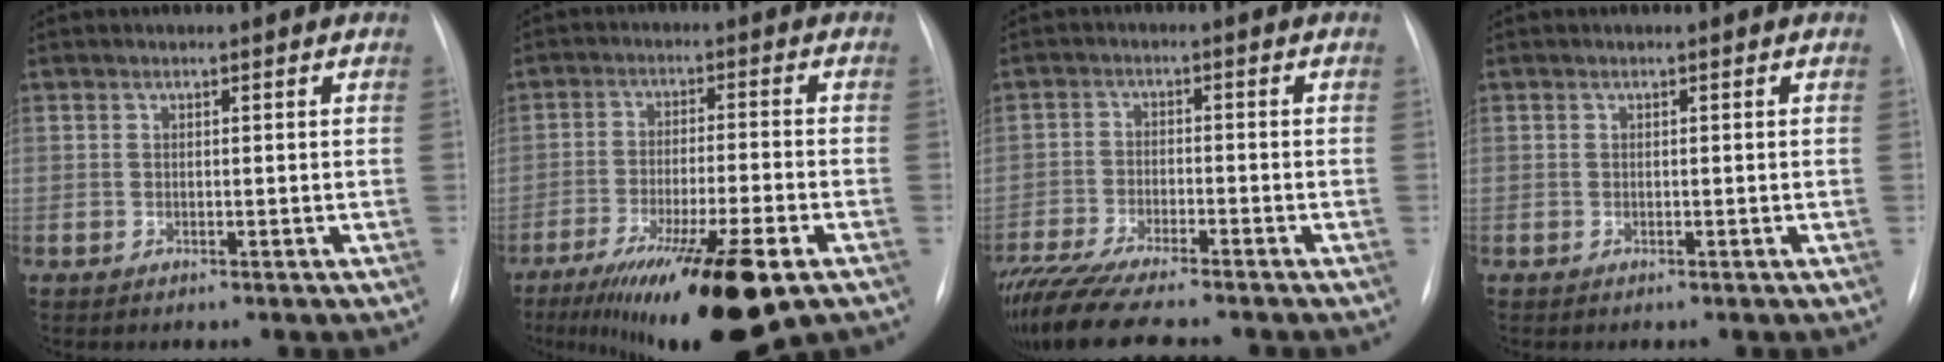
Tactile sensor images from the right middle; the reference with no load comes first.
{"total": 17.3, "force": [-10.3, 2.4, 13.7], "torque": [-0.194, -0.038, -0.165]}
{"total": 12.7, "force": [-10.7, 1.5, 6.5], "torque": [-0.113, -0.027, -0.175]}
{"total": 0.0}